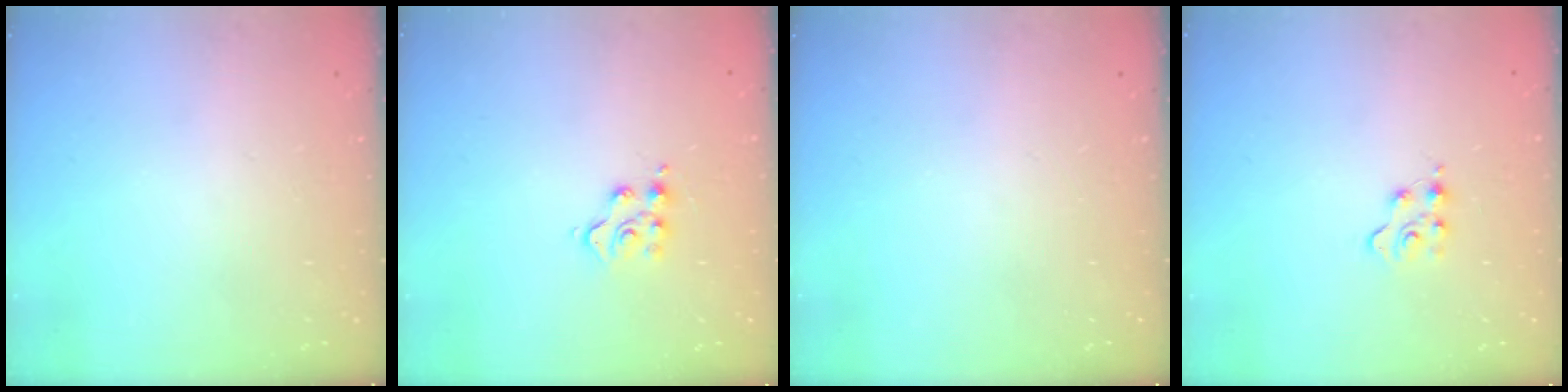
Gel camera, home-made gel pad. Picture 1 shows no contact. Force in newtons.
{"total": 6.7, "press": 6.7, "slide": 0.2}
{"total": 0.0}
{"total": 3.4, "press": 3.3, "slide": 0.4}